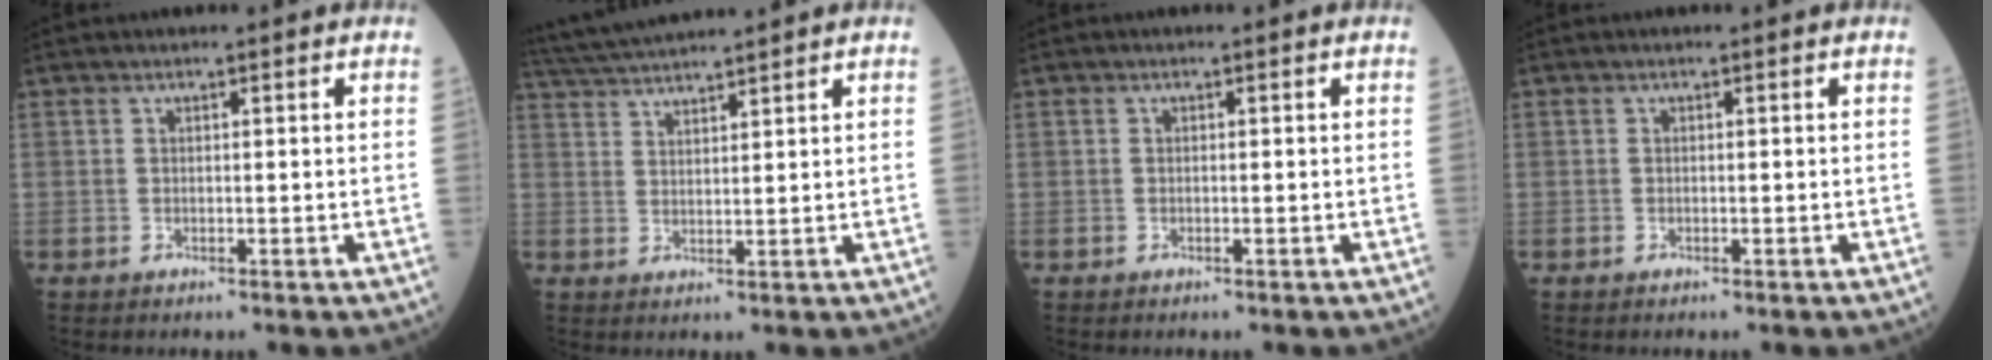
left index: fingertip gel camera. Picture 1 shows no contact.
{"total": 7.3, "force": [6.8, -1.3, 2.1], "torque": [-0.047, 0.025, 0.129]}
{"total": 0.0}
{"total": 0.0}